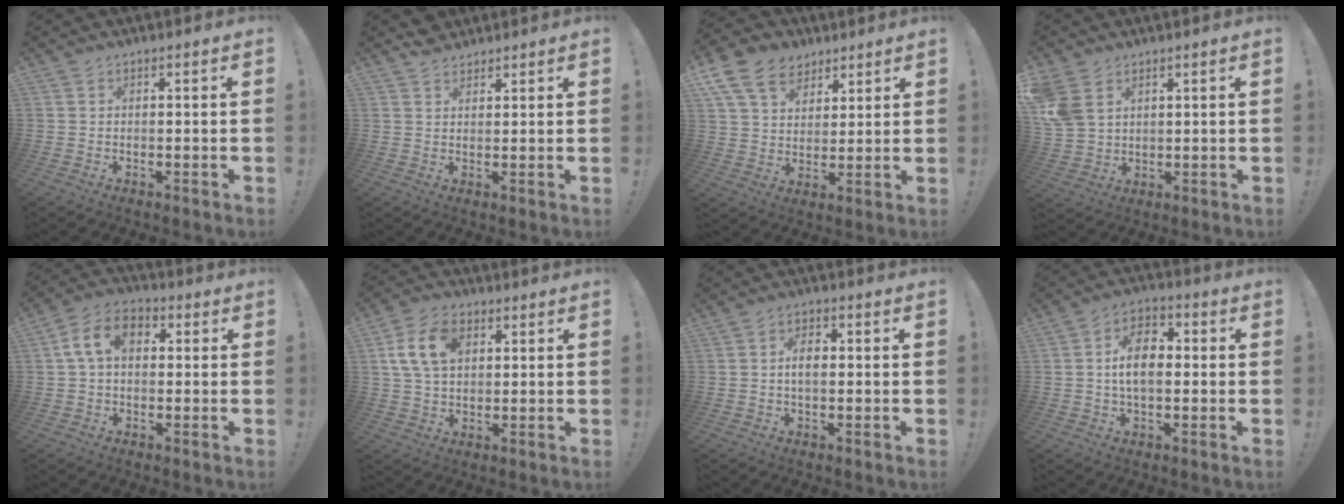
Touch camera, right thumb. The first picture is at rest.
{"total": 3.5, "force": [2.9, 2.0, 0.4], "torque": [0.001, -0.015, 0.053]}
{"total": 13.8, "force": [8.0, 9.7, 5.6], "torque": [-0.099, -0.042, 0.159]}
{"total": 8.5, "force": [4.1, 6.0, 4.3], "torque": [-0.090, -0.010, 0.085]}
{"total": 10.0, "force": [2.2, 6.7, 7.1], "torque": [-0.125, 0.013, 0.044]}
{"total": 12.1, "force": [3.5, 8.1, 8.3], "torque": [-0.152, 0.010, 0.068]}
{"total": 4.6, "force": [0.0, 2.5, 3.9], "torque": [-0.059, 0.007, -0.002]}
{"total": 9.9, "force": [-0.1, 6.0, 7.9], "torque": [-0.126, 0.013, 0.002]}